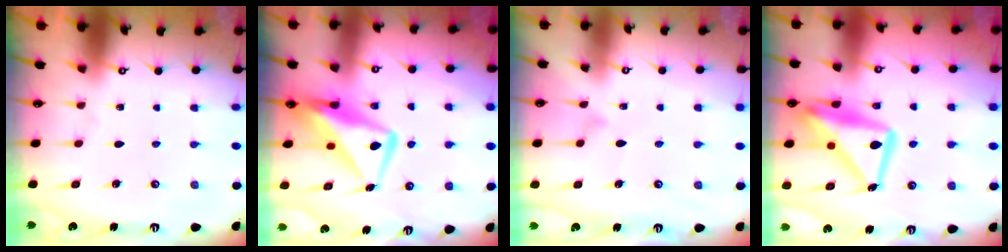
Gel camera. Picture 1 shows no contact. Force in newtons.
{"total": 14.0, "press": 13.9, "slide": 1.4}
{"total": 7.3, "press": 7.3, "slide": 0.4}
{"total": 19.3, "press": 19.2, "slide": 2.0}